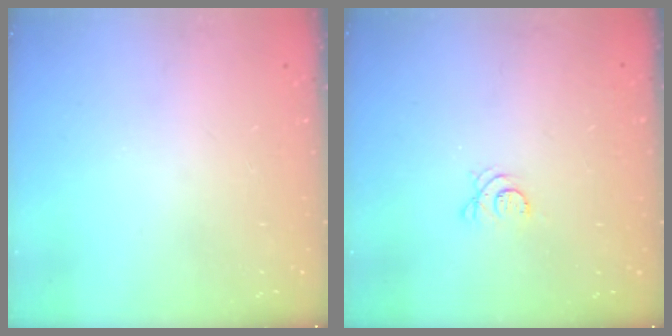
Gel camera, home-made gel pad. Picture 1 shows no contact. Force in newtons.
{"total": 3.5, "press": 3.4, "slide": 0.7}